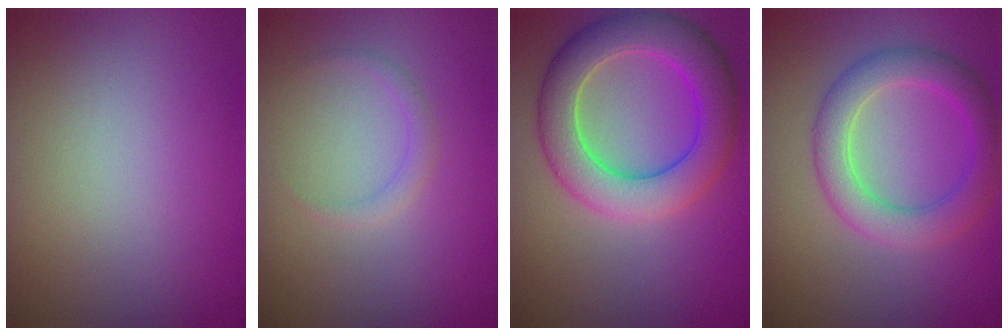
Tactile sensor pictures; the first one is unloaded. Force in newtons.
{"total": 1.0, "press": 1.0, "slide": 0.0}
{"total": 7.7, "press": 7.7, "slide": 0.2}
{"total": 4.8, "press": 4.8, "slide": 0.1}